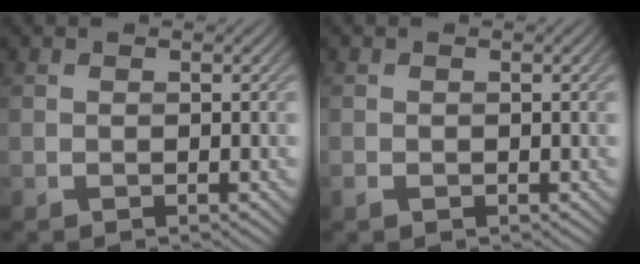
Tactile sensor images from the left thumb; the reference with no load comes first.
{"total": 1.0, "force": [-0.5, 0.7, 0.6], "torque": [-0.016, -0.007, -0.008]}